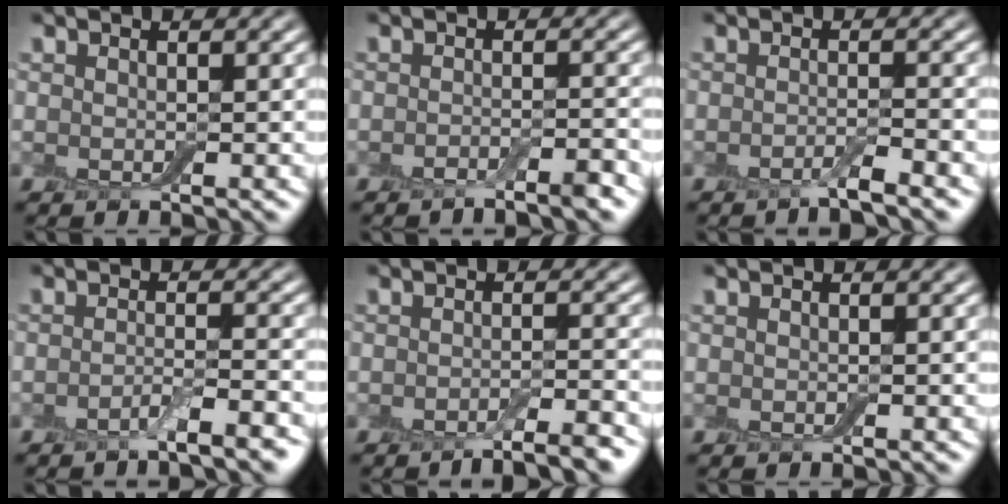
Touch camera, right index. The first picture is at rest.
{"total": 2.0, "force": [-1.4, 0.3, 1.4], "torque": [-0.014, 0.001, -0.030]}
{"total": 1.9, "force": [-1.2, 0.2, 1.4], "torque": [-0.018, 0.001, -0.029]}
{"total": 2.6, "force": [-1.7, 0.4, 2.0], "torque": [-0.030, 0.002, -0.038]}
{"total": 3.5, "force": [-2.4, 0.6, 2.4], "torque": [-0.026, 0.003, -0.042]}
{"total": 0.0}